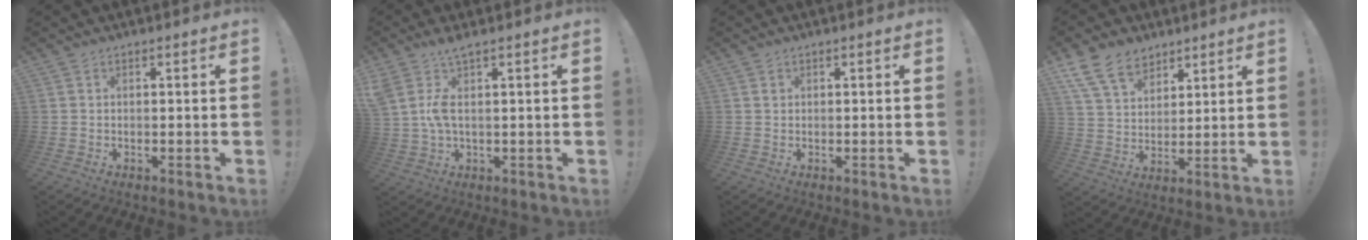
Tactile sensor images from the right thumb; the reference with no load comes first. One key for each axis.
{"total": 6.3, "fx": 1.9, "fy": 1.8, "fz": 5.8, "tx": -0.104, "ty": -0.012, "tz": 0.035}
{"total": 0.5, "fx": 0.2, "fy": 0.5, "fz": 0.1, "tx": 0.007, "ty": -0.002, "tz": 0.003}
{"total": 12.8, "fx": 8.7, "fy": 8.1, "fz": 5.0, "tx": -0.092, "ty": -0.050, "tz": 0.168}